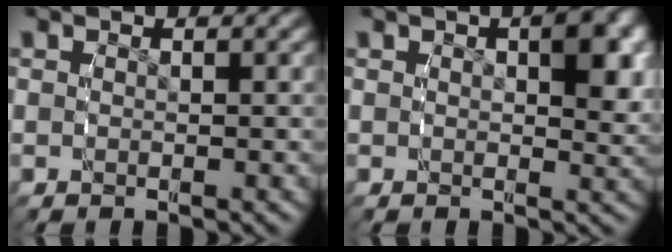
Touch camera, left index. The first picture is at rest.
{"total": 3.2, "force": [0.6, 1.1, 2.9], "torque": [-0.037, -0.008, 0.014]}